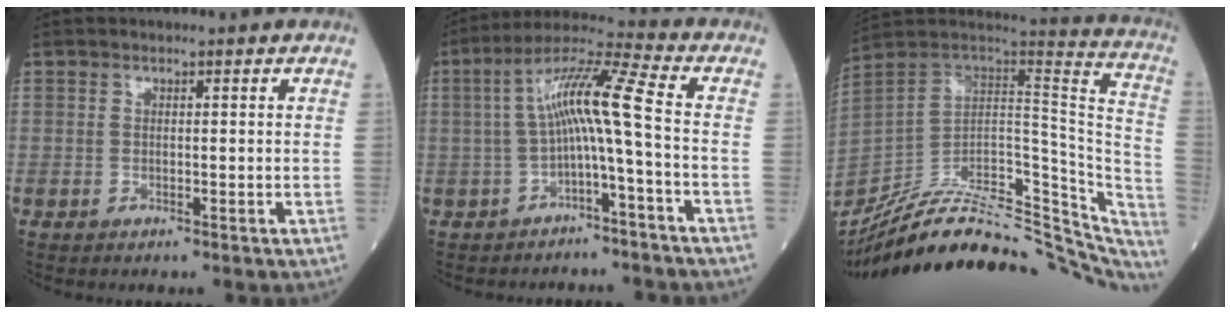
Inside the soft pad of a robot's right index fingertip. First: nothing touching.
{"total": 9.1, "force": [-1.2, -0.5, 9.0], "torque": [-0.160, 0.036, -0.022]}
{"total": 35.5, "force": [-29.7, 10.7, 16.4], "torque": [-0.207, -0.002, -0.408]}